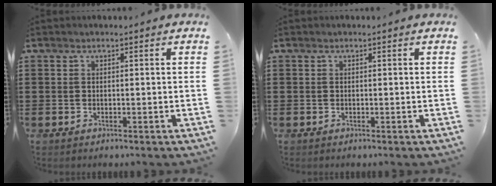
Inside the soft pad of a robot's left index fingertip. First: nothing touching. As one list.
[{"total": 0.0}]